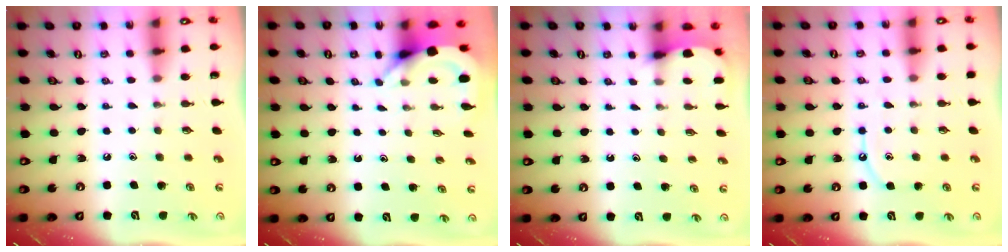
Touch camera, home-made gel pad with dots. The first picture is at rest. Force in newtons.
{"total": 3.9, "press": 3.9, "slide": 0.3}
{"total": 2.6, "press": 2.6, "slide": 0.3}
{"total": 6.6, "press": 6.6, "slide": 0.8}